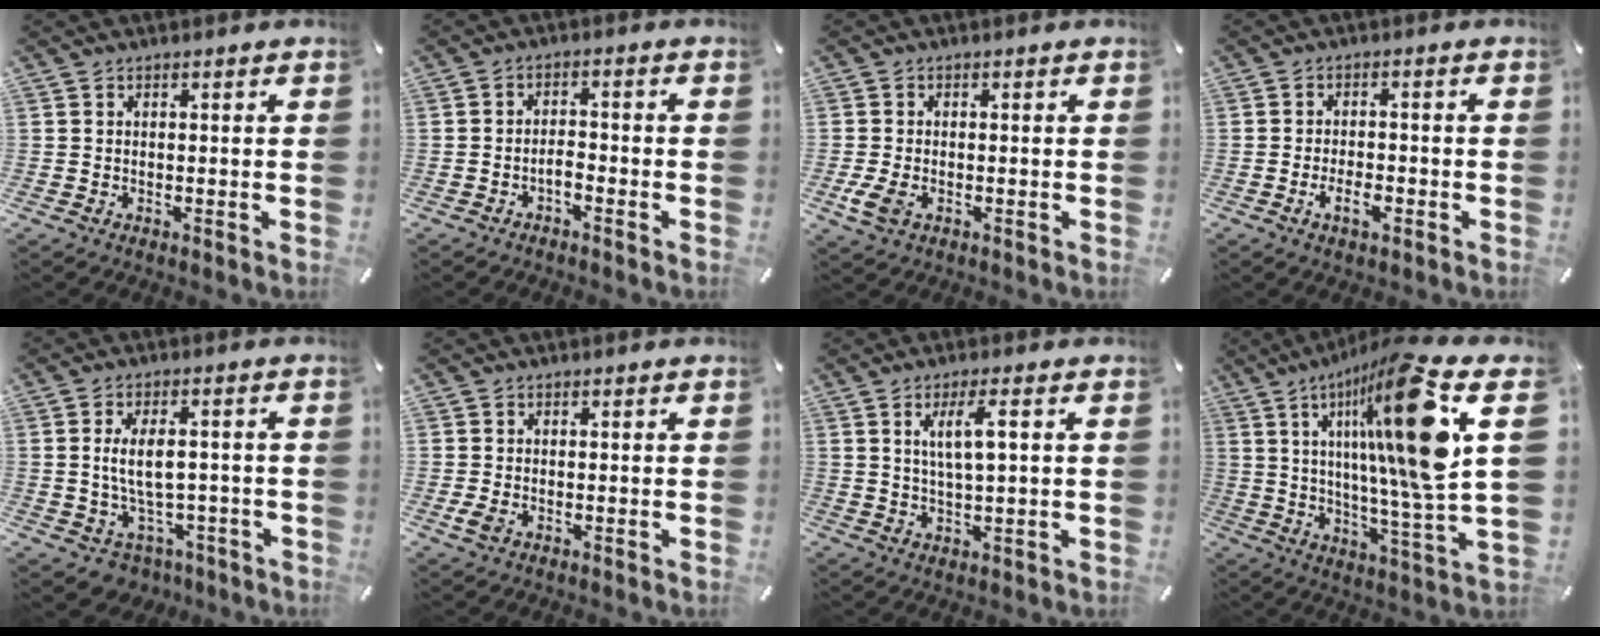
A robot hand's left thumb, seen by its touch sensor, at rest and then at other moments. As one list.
[{"total": 2.6, "force": [-1.7, 1.2, 1.6], "torque": [-0.028, 0.011, -0.033]}, {"total": 4.4, "force": [-0.9, 3.3, 2.8], "torque": [-0.073, -0.002, -0.018]}, {"total": 4.8, "force": [-2.1, 2.1, 3.7], "torque": [-0.072, 0.006, -0.040]}, {"total": 9.3, "force": [-0.7, 5.9, 7.2], "torque": [-0.131, 0.008, -0.014]}, {"total": 2.3, "force": [-0.2, 2.0, 1.1], "torque": [-0.018, -0.001, -0.006]}, {"total": 6.5, "force": [2.0, 1.2, 6.1], "torque": [-0.130, -0.001, 0.028]}, {"total": 27.6, "force": [10.0, 4.7, 25.3], "torque": [-0.406, -0.076, 0.142]}]